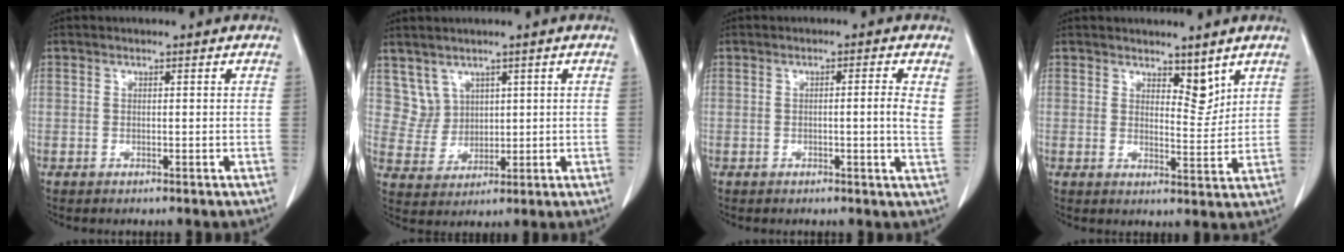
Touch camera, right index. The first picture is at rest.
{"total": 4.8, "force": [2.8, 3.8, 0.0], "torque": [-0.002, 0.009, 0.065]}
{"total": 3.4, "force": [0.5, -0.2, 3.3], "torque": [-0.045, 0.001, 0.004]}
{"total": 4.0, "force": [3.0, 1.5, 2.0], "torque": [-0.027, -0.010, 0.052]}